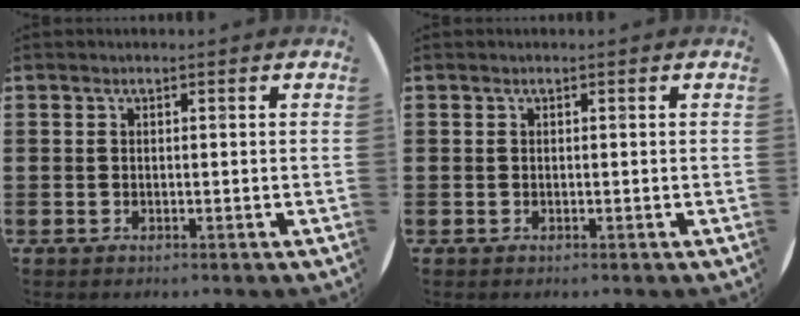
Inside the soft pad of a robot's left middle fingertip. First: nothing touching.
{"total": 0.0}